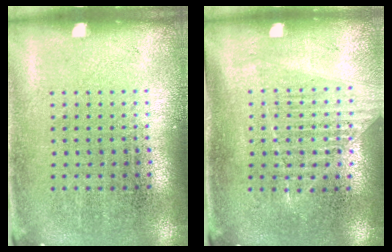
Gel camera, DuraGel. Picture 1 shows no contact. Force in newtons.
{"total": 1.2, "press": 1.1, "slide": 0.4}